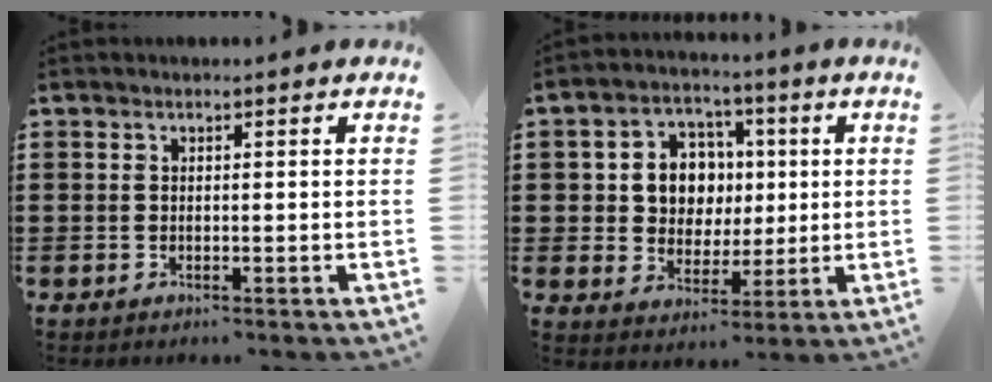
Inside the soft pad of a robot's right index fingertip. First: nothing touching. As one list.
[{"total": 7.6, "force": [1.0, 6.7, 3.4], "torque": [-0.079, 0.017, 0.015]}]